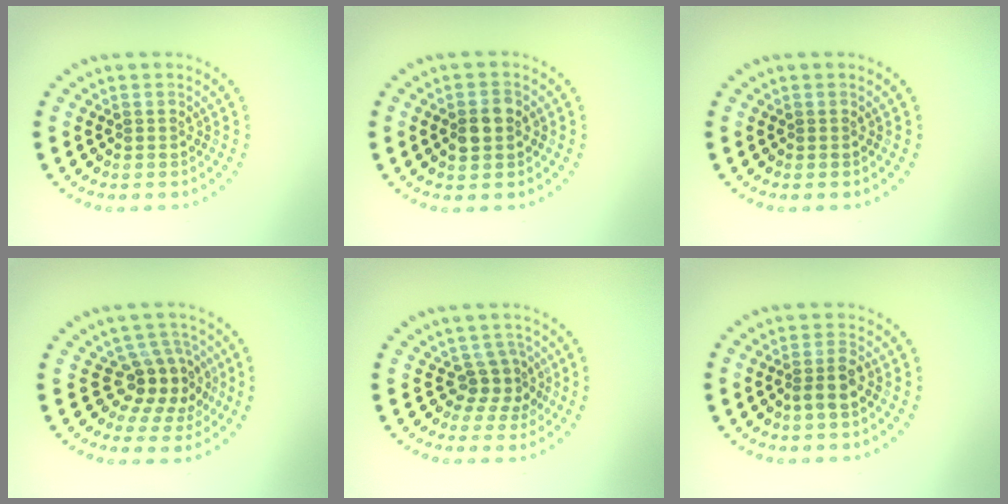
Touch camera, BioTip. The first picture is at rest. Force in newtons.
{"total": 2.6, "press": 2.6, "slide": 0.1}
{"total": 0.0}
{"total": 4.1, "press": 3.4, "slide": 2.3}
{"total": 2.5, "press": 1.8, "slide": 1.7}
{"total": 2.0, "press": 1.7, "slide": 1.0}